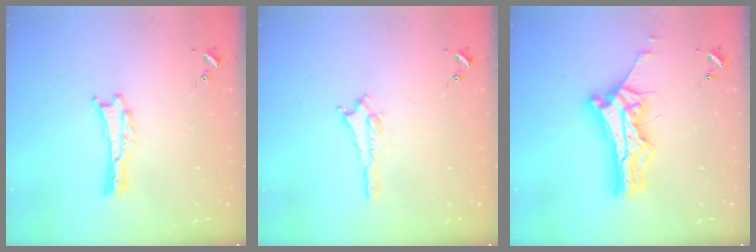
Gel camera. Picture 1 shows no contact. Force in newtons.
{"total": 1.4, "press": 1.4, "slide": 0.2}
{"total": 11.0, "press": 11.0, "slide": 0.8}